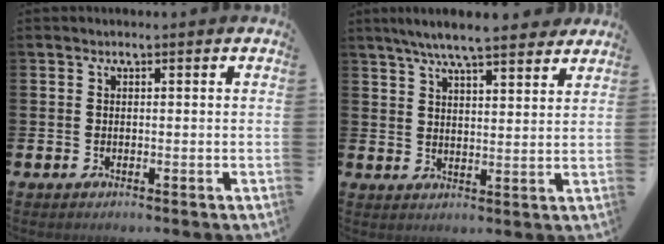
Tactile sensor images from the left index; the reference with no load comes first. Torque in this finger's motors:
{"motor_torque": [0.36, -0.39, 0.92, 0.21]}